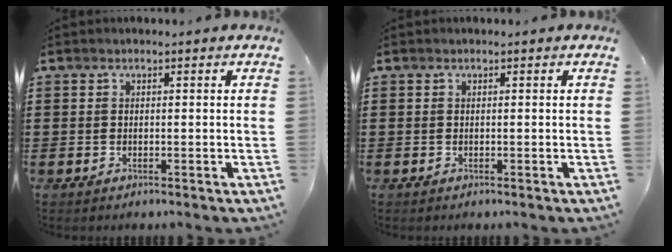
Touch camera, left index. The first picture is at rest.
{"total": 0.0}